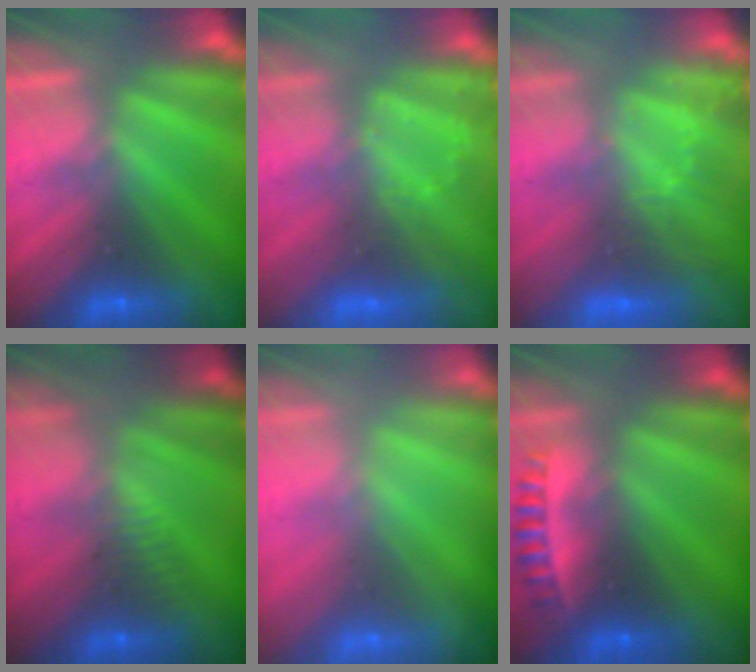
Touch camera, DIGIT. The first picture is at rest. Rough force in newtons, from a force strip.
{"total": 3.1}
{"total": 3.3}
{"total": 2.8}
{"total": 1.3}
{"total": 2.7}